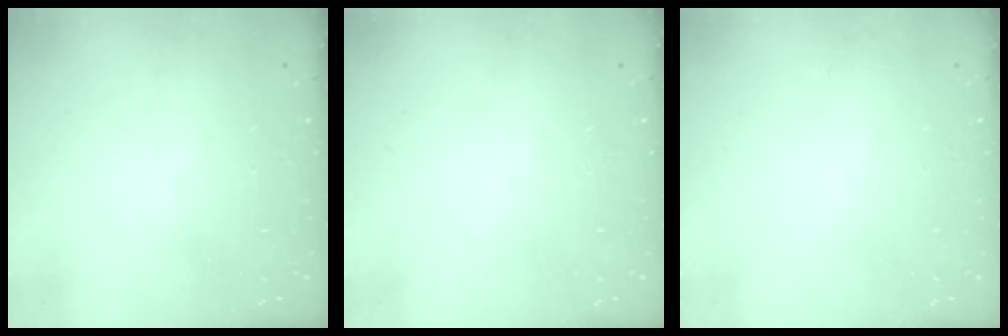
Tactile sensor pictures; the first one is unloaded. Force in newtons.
{"total": 0.0}
{"total": 0.0}